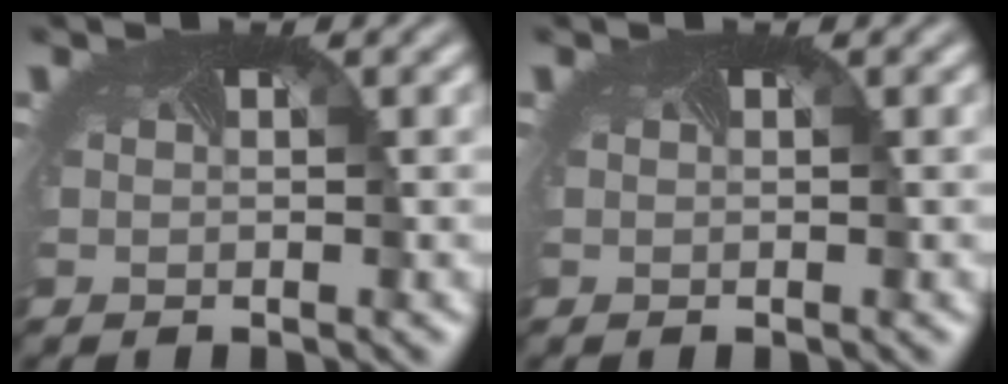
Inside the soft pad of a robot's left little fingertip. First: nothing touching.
{"total": 0.0}